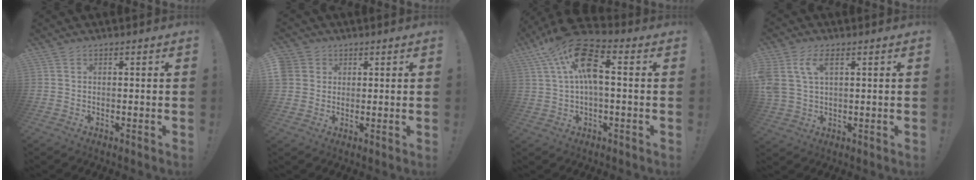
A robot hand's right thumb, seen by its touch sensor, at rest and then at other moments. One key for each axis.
{"total": 4.3, "fx": 1.4, "fy": 4.0, "fz": 0.8, "tx": -0.012, "ty": -0.004, "tz": 0.029}
{"total": 16.2, "fx": 3.6, "fy": 7.3, "fz": 14.0, "tx": -0.260, "ty": -0.004, "tz": 0.057}
{"total": 8.4, "fx": 3.6, "fy": 5.1, "fz": 5.6, "tx": -0.115, "ty": -0.003, "tz": 0.068}